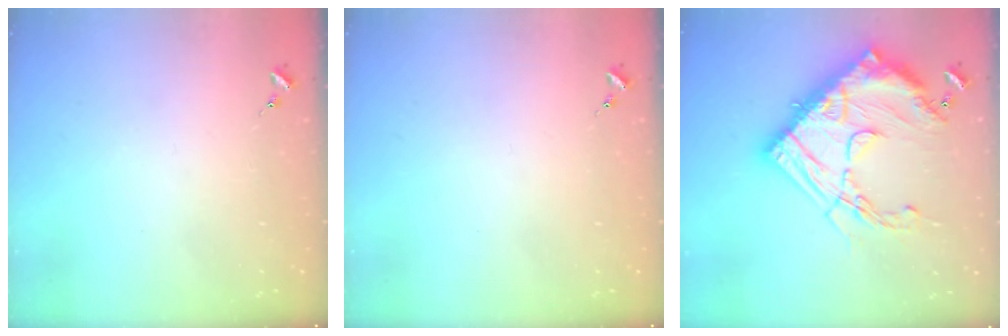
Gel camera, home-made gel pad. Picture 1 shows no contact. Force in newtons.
{"total": 0.0}
{"total": 29.9, "press": 29.8, "slide": 2.4}